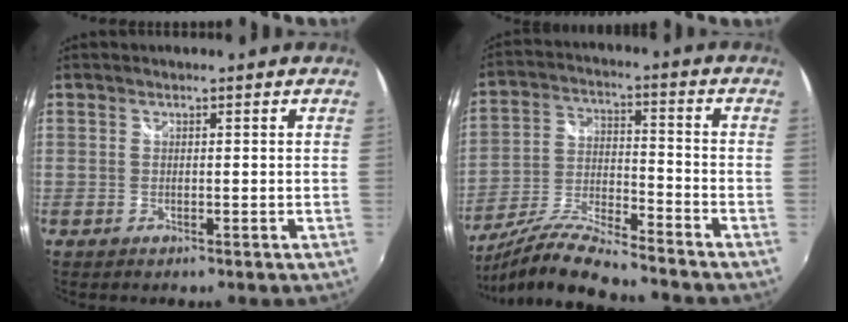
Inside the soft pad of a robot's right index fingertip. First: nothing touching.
{"total": 14.9, "force": [-13.1, 1.5, 6.9], "torque": [-0.149, -0.021, -0.243]}